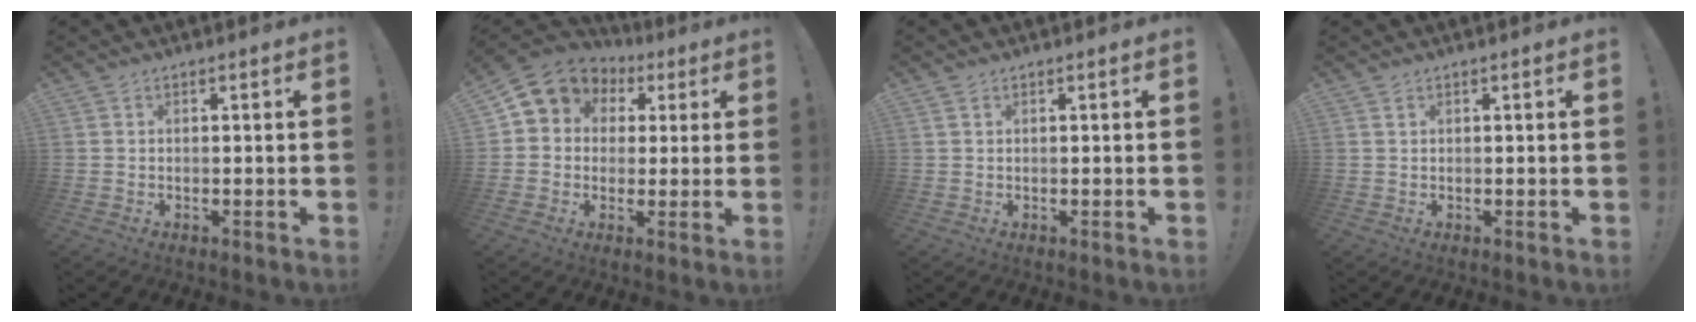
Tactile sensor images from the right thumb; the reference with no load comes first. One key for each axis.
{"total": 8.0, "fx": 2.3, "fy": 7.2, "fz": 2.5, "tx": -0.036, "ty": -0.014, "tz": 0.047}
{"total": 0.9, "fx": 0.5, "fy": 0.5, "fz": 0.5, "tx": -0.003, "ty": -0.002, "tz": 0.009}
{"total": 0.7, "fx": 0.4, "fy": 0.4, "fz": 0.4, "tx": -0.002, "ty": -0.002, "tz": 0.006}